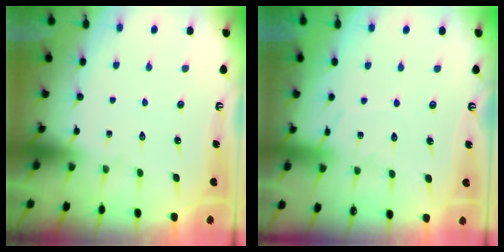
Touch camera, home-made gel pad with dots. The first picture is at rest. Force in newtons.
{"total": 6.4, "press": 6.4, "slide": 0.8}